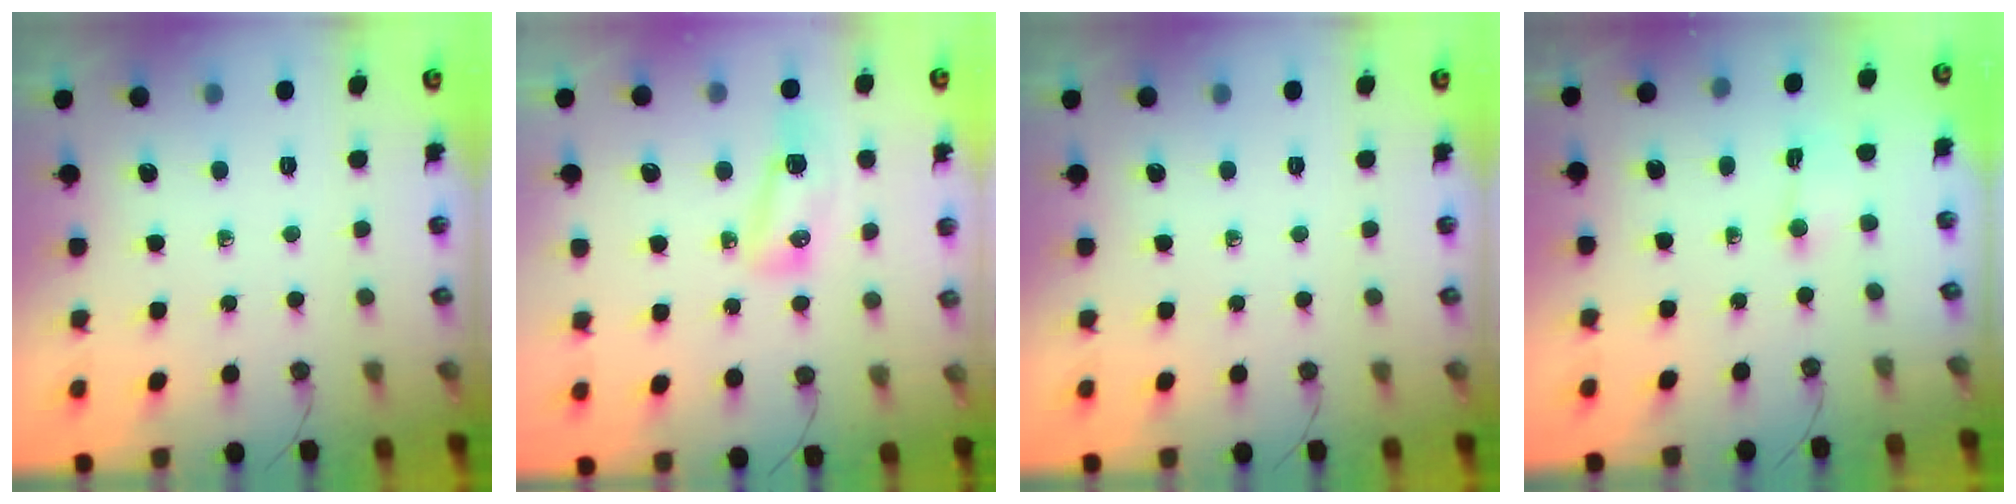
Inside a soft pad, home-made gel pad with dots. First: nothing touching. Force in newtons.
{"total": 8.6, "press": 8.3, "slide": 2.2}
{"total": 0.0}
{"total": 1.2, "press": 1.0, "slide": 0.6}